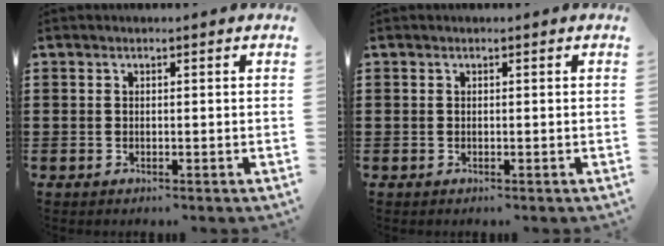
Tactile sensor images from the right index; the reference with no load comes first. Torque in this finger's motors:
{"motor_torque": [0.00, 0.00, 0.00, 0.00]}